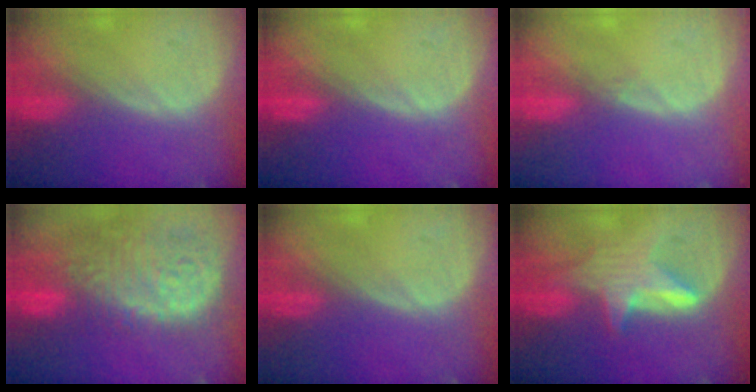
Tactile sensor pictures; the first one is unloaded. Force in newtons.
{"total": 0.0}
{"total": 0.6, "press": 0.6, "slide": 0.2}
{"total": 14.6, "press": 12.0, "slide": 8.2}
{"total": 0.0}
{"total": 6.0, "press": 5.9, "slide": 1.1}